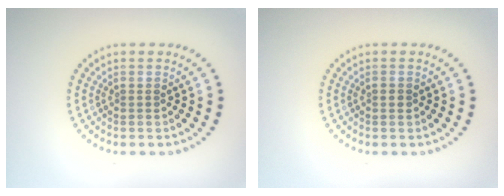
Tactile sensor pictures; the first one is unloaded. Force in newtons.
{"total": 0.7, "press": 0.7, "slide": 0.1}